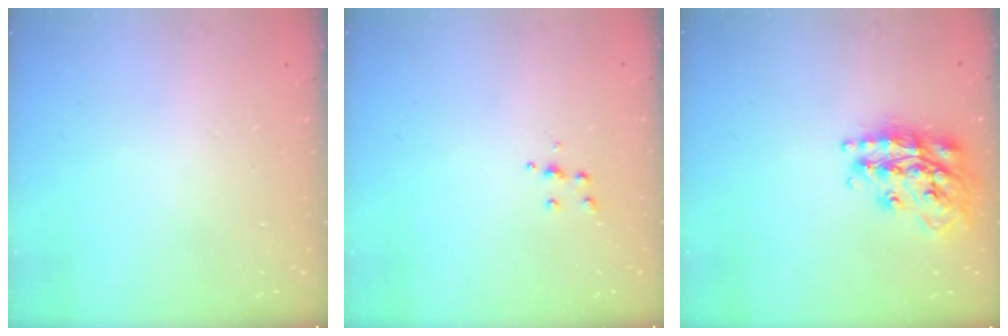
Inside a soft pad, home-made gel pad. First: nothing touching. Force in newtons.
{"total": 3.9, "press": 3.8, "slide": 0.4}
{"total": 18.0, "press": 17.9, "slide": 1.6}